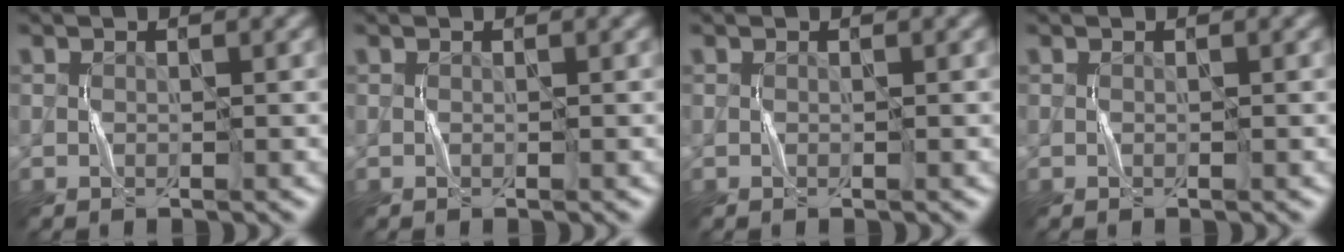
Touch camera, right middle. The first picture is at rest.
{"total": 0.0}
{"total": 0.0}
{"total": 0.0}